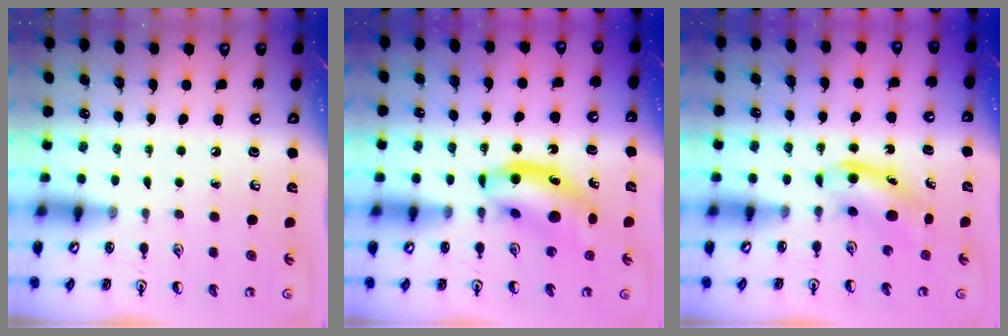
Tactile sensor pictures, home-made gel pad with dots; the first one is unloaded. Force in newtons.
{"total": 10.7, "press": 10.2, "slide": 3.1}
{"total": 4.5, "press": 4.4, "slide": 1.1}